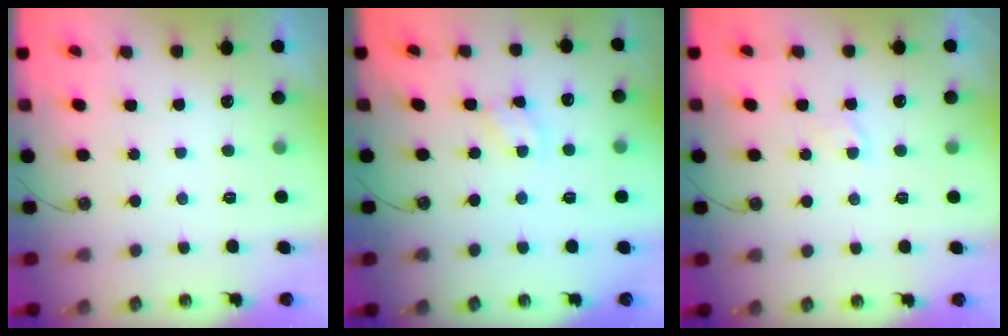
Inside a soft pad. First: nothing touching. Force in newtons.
{"total": 3.1, "press": 3.1, "slide": 0.4}
{"total": 3.5, "press": 3.5, "slide": 0.4}